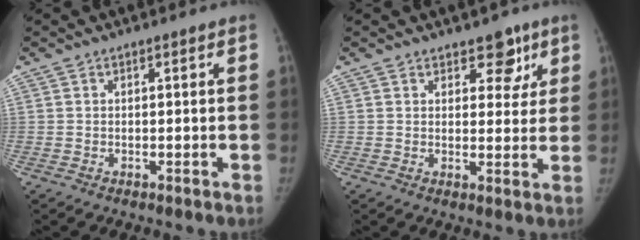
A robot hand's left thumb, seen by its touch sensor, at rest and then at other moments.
{"total": 5.6, "force": [3.5, 3.4, 2.8], "torque": [0.005, -0.014, 0.045]}